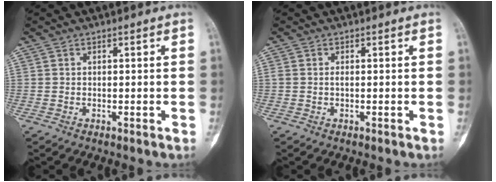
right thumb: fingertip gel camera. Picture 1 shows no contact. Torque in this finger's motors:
{"motor_torque": [0.40, 0.50, 0.38, -0.12, -0.03]}